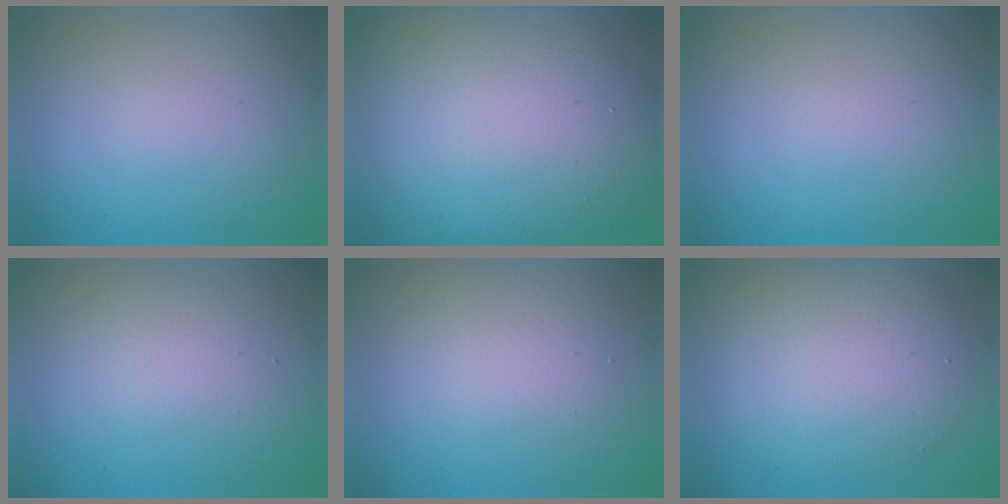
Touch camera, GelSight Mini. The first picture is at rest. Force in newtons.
{"total": 18.0, "press": 17.9, "slide": 1.0}
{"total": 0.0}
{"total": 1.9, "press": 1.9, "slide": 0.0}
{"total": 2.6, "press": 2.6, "slide": 0.2}
{"total": 6.1, "press": 6.1, "slide": 0.4}